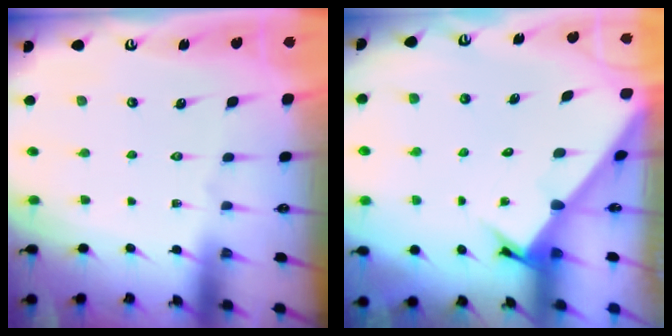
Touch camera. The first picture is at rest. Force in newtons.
{"total": 2.9, "press": 2.9, "slide": 0.2}